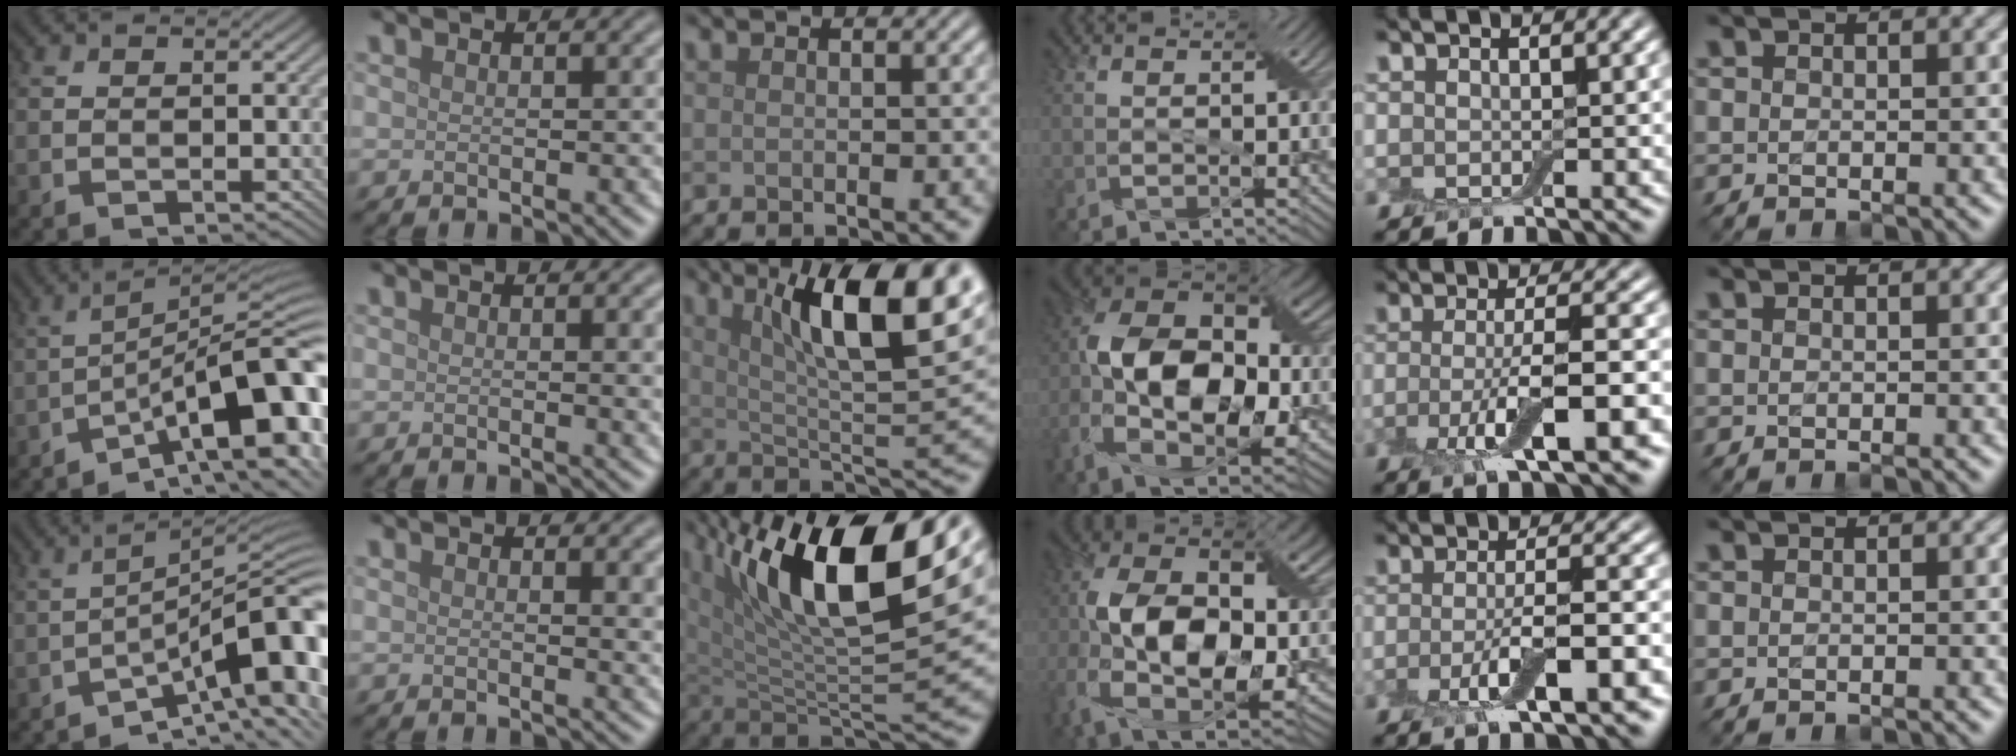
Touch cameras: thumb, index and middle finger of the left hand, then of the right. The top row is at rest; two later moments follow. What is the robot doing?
{"motion": "insert", "object": "backpack"}